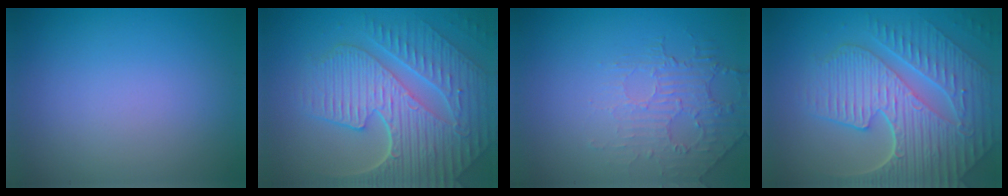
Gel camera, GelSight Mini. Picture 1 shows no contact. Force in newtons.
{"total": 9.5, "press": 6.4, "slide": 7.1}
{"total": 2.1, "press": 1.2, "slide": 1.7}
{"total": 9.5, "press": 6.4, "slide": 7.1}